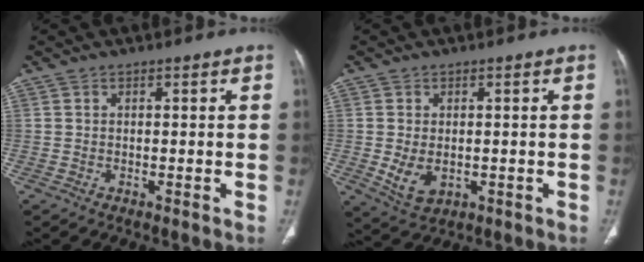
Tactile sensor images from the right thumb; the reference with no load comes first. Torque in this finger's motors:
{"motor_torque": [-0.42, 0.67, 0.00, 0.00, 0.17]}